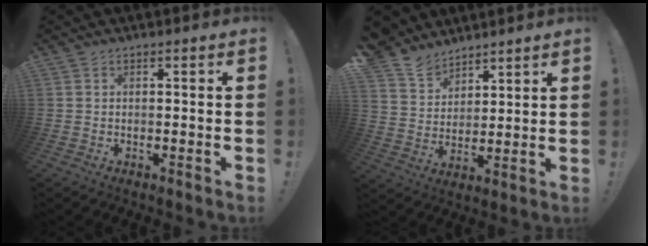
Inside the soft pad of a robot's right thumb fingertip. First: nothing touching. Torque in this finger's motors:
{"motor_torque": [1.04, 2.37, 0.25, 0.25, 0.21]}